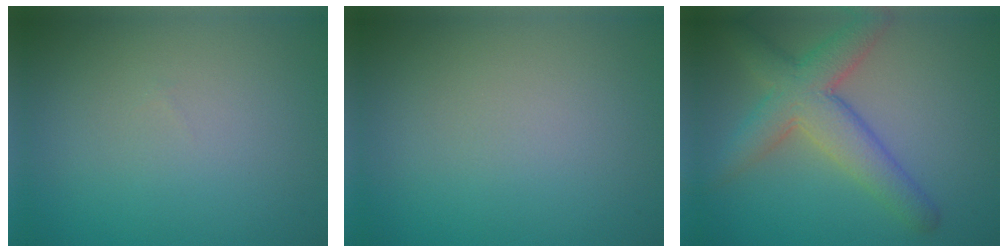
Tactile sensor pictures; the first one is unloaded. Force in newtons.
{"total": 0.0}
{"total": 5.5, "press": 5.5, "slide": 0.1}